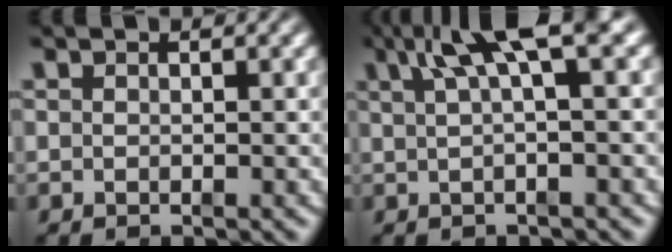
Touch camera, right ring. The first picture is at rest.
{"total": 6.2, "force": [3.0, 0.7, 5.4], "torque": [-0.068, 0.028, 0.042]}